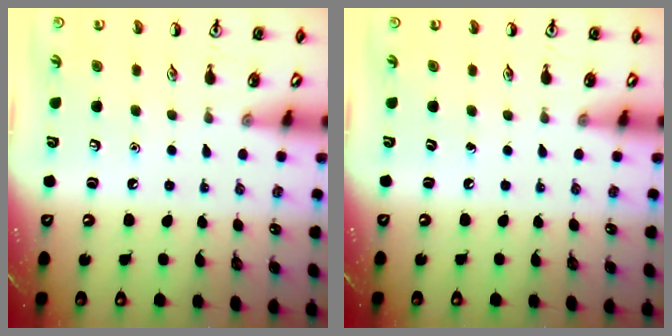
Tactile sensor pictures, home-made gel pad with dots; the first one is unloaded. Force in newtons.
{"total": 0.0}